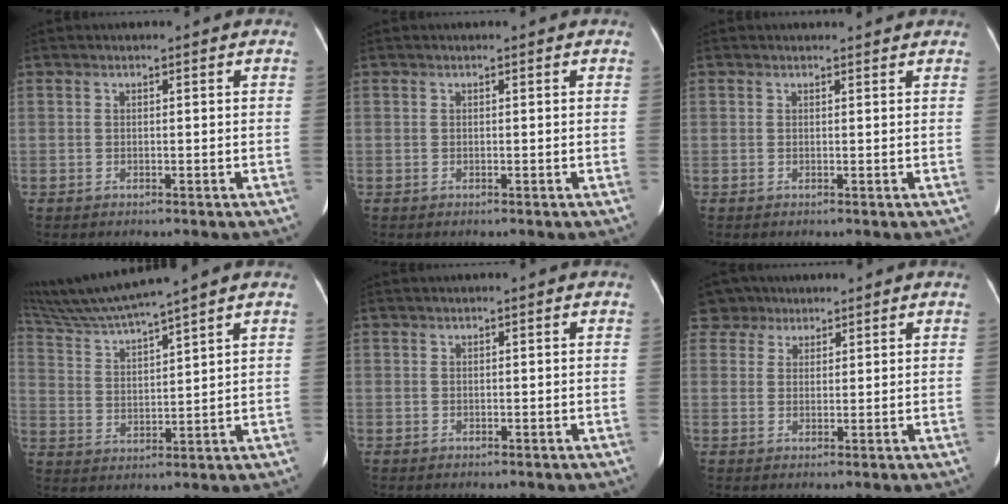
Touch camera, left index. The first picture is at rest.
{"total": 0.0}
{"total": 2.7, "force": [2.6, 0.6, 0.3], "torque": [-0.009, 0.010, 0.027]}
{"total": 9.9, "force": [8.9, -1.6, 4.1], "torque": [-0.088, 0.015, 0.176]}
{"total": 0.0}
{"total": 4.1, "force": [2.9, 2.8, -0.4], "torque": [0.008, 0.017, 0.053]}